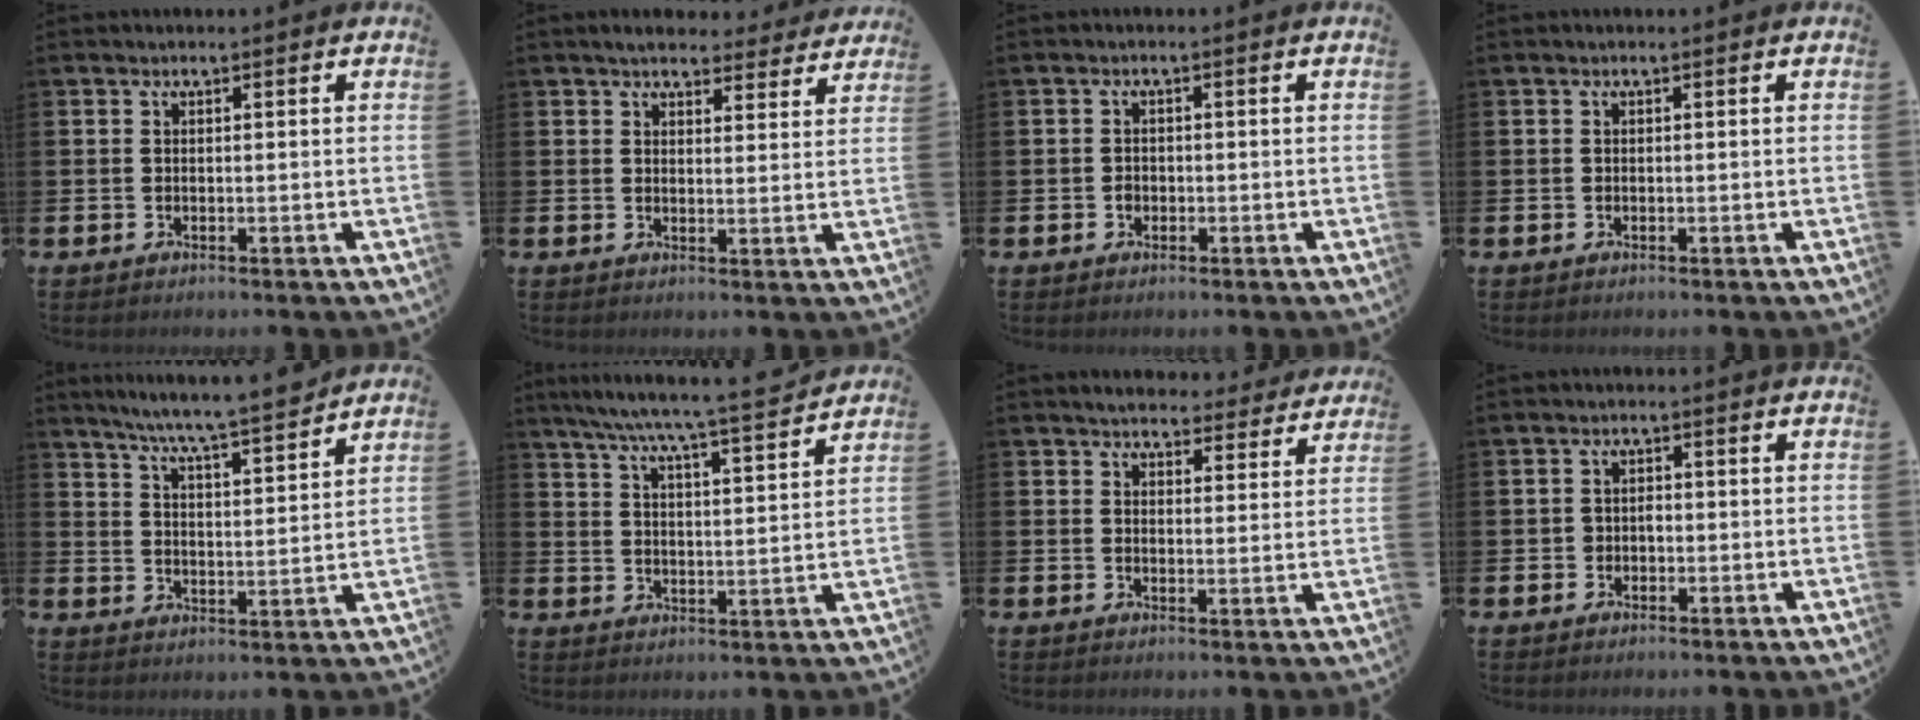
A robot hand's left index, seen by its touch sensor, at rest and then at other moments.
{"total": 4.3, "force": [4.0, 1.3, 0.5], "torque": [-0.011, -0.021, 0.070]}
{"total": 1.1, "force": [-0.4, 1.0, 0.3], "torque": [0.005, 0.001, -0.012]}
{"total": 0.0}
{"total": 7.3, "force": [7.0, -0.4, 2.3], "torque": [-0.057, -0.052, 0.118]}
{"total": 7.2, "force": [6.7, -0.2, 2.7], "torque": [-0.064, -0.048, 0.113]}
{"total": 4.3, "force": [4.2, 1.1, 0.2], "torque": [-0.008, -0.027, 0.073]}
{"total": 1.6, "force": [-0.3, 1.4, 0.7], "torque": [-0.002, 0.002, -0.012]}